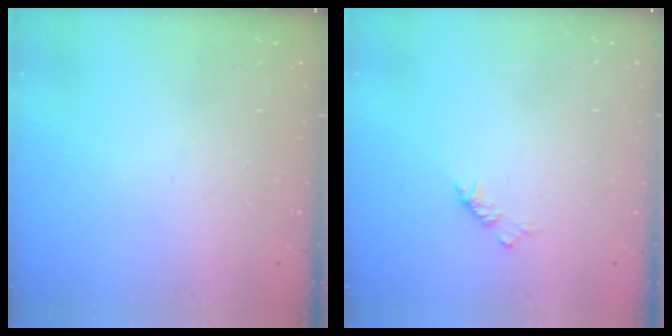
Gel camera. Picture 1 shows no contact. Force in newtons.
{"total": 3.8, "press": 3.7, "slide": 0.8}